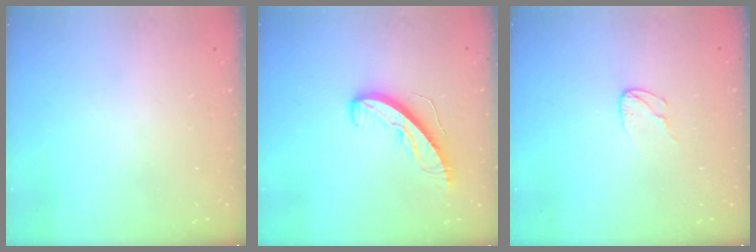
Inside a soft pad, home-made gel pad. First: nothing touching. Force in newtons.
{"total": 8.6, "press": 8.6, "slide": 0.2}
{"total": 5.4, "press": 5.4, "slide": 0.3}